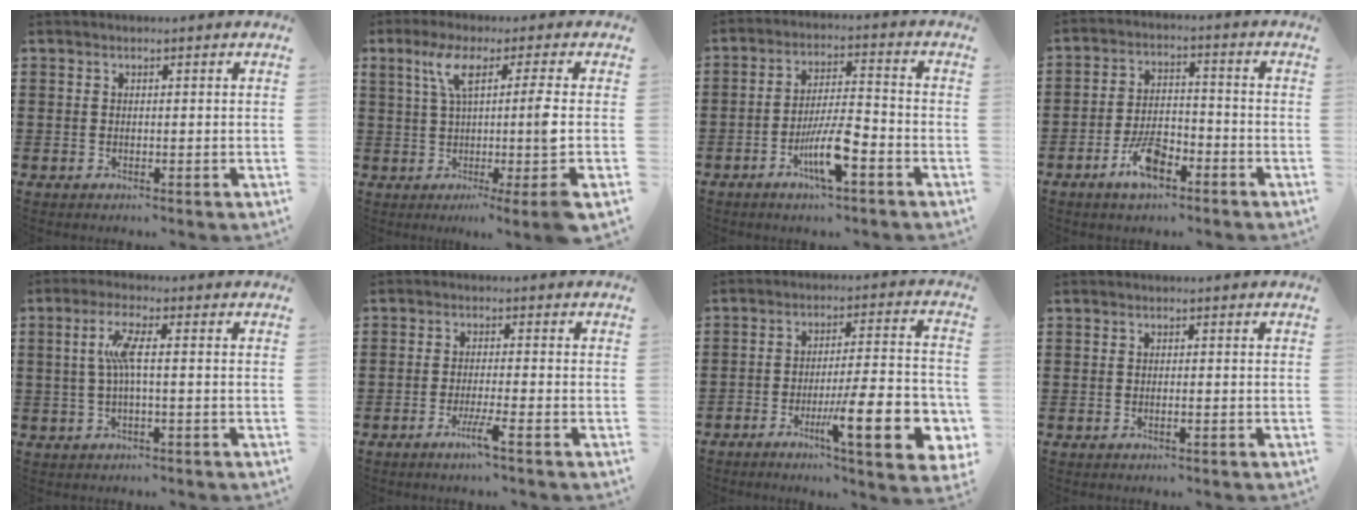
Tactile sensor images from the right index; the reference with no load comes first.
{"total": 10.9, "force": [1.7, -0.2, 10.8], "torque": [-0.202, 0.002, 0.021]}
{"total": 7.9, "force": [-3.8, 1.7, 6.7], "torque": [-0.134, -0.002, -0.071]}
{"total": 6.9, "force": [-3.9, 2.9, 4.9], "torque": [-0.102, 0.007, -0.074]}
{"total": 5.1, "force": [0.1, 0.5, 5.1], "torque": [-0.110, -0.005, -0.008]}
{"total": 4.2, "force": [-2.6, -0.3, 3.2], "torque": [-0.073, -0.018, -0.050]}
{"total": 14.0, "force": [-5.8, 3.0, 12.5], "torque": [-0.194, -0.003, -0.091]}
{"total": 0.6, "force": [-0.3, 0.0, 0.5], "torque": [-0.008, -0.003, -0.006]}